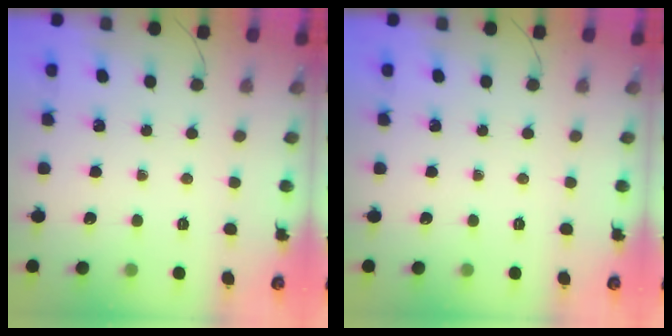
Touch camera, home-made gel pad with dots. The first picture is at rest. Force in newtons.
{"total": 0.0}